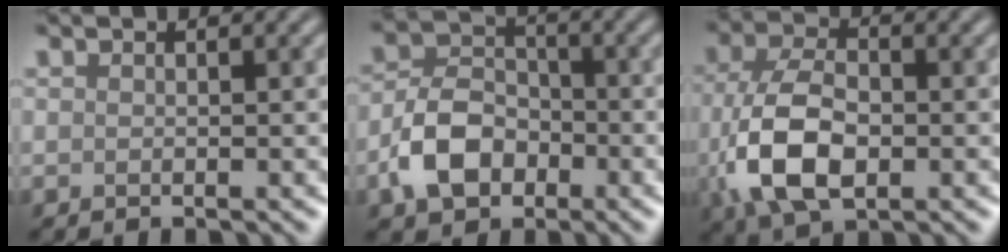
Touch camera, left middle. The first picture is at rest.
{"total": 5.5, "force": [-2.3, 4.0, 3.0], "torque": [-0.057, 0.006, -0.050]}
{"total": 8.0, "force": [-1.8, 4.7, 6.2], "torque": [-0.143, 0.000, -0.041]}